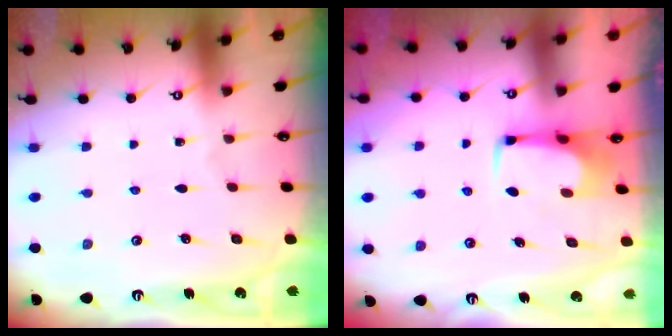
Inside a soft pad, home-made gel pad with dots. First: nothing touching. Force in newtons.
{"total": 0.6, "press": 0.5, "slide": 0.3}